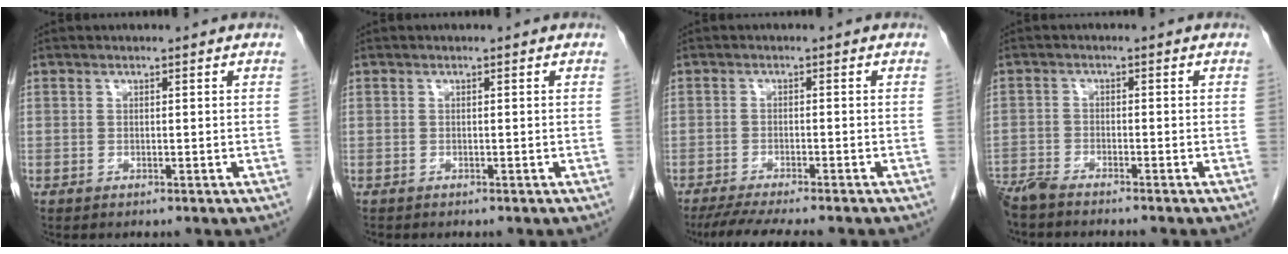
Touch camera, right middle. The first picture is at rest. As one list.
[{"total": 0.0}, {"total": 9.2, "force": [-7.9, 0.7, 4.7], "torque": [-0.064, -0.016, -0.122]}, {"total": 6.0, "force": [-5.5, 0.2, 2.4], "torque": [-0.031, -0.016, -0.096]}]